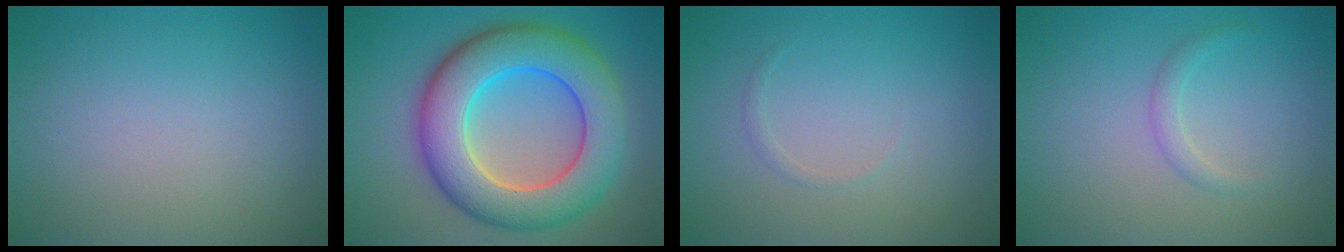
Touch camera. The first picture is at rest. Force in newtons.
{"total": 10.7, "press": 10.7, "slide": 0.4}
{"total": 0.5, "press": 0.5, "slide": 0.1}
{"total": 1.2, "press": 1.2, "slide": 0.1}